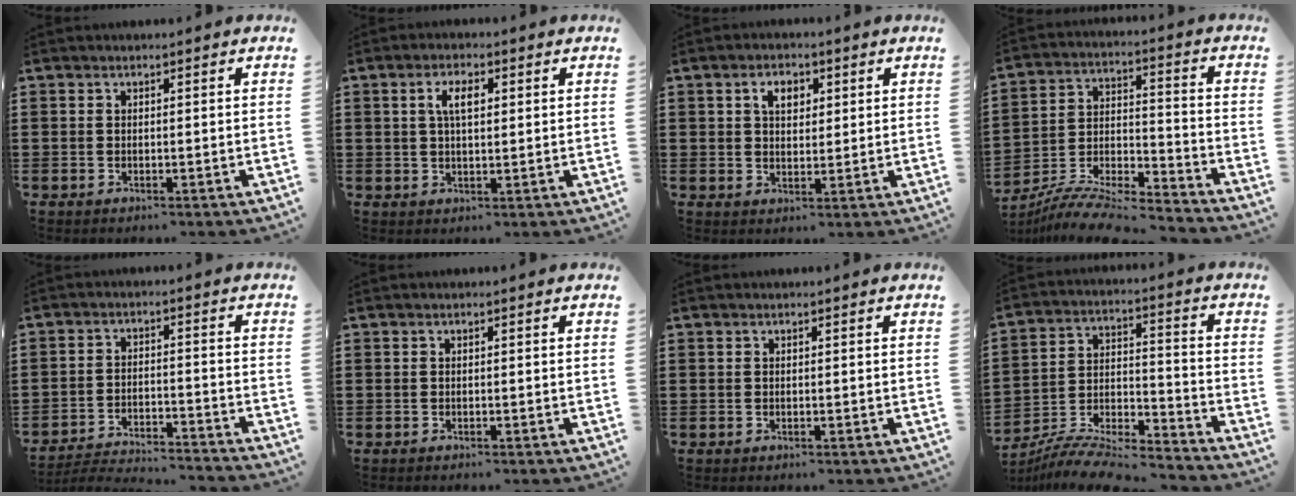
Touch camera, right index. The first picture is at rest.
{"total": 3.8, "force": [1.1, 1.6, 3.3], "torque": [-0.070, 0.010, 0.016]}
{"total": 3.6, "force": [1.3, 2.4, 2.3], "torque": [-0.047, 0.009, 0.020]}
{"total": 9.6, "force": [-9.2, 0.8, 2.8], "torque": [-0.050, 0.012, -0.185]}
{"total": 4.1, "force": [-4.1, 0.0, 0.5], "torque": [-0.022, -0.001, -0.089]}
{"total": 0.0}
{"total": 0.0}
{"total": 9.1, "force": [-8.7, 1.1, 2.6], "torque": [-0.049, 0.011, -0.175]}